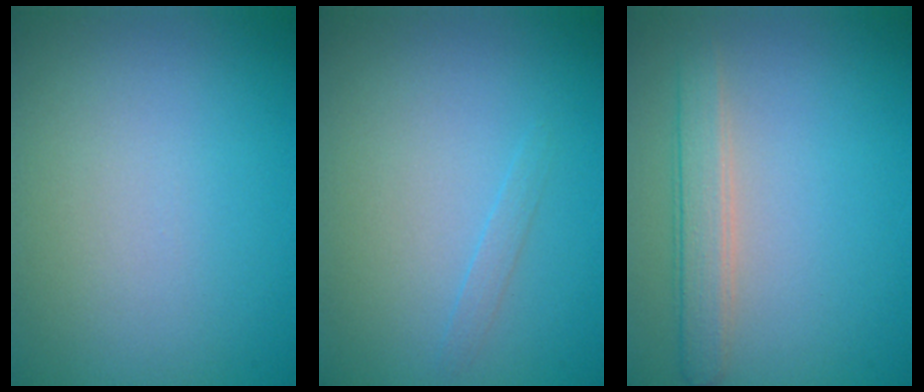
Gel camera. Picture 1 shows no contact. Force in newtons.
{"total": 0.7, "press": 0.7, "slide": 0.1}
{"total": 2.6, "press": 2.6, "slide": 0.1}